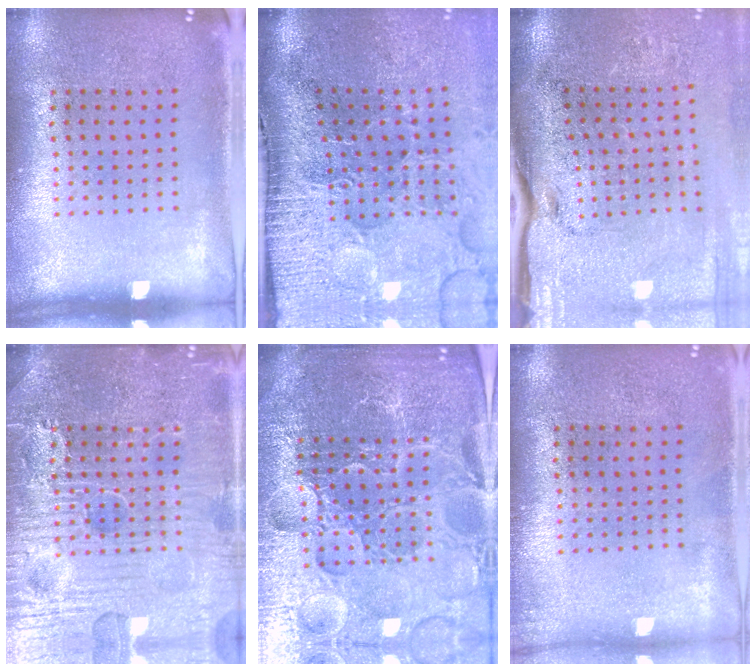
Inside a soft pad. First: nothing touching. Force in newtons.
{"total": 5.2, "press": 4.1, "slide": 3.2}
{"total": 4.6, "press": 3.8, "slide": 2.5}
{"total": 7.8, "press": 7.8, "slide": 0.8}
{"total": 6.0, "press": 5.4, "slide": 2.7}
{"total": 0.5, "press": 0.5, "slide": 0.1}